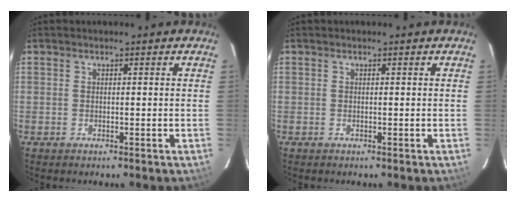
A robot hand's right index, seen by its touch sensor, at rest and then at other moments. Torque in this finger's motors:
{"motor_torque": [0.00, 0.00, 0.03, 0.00]}